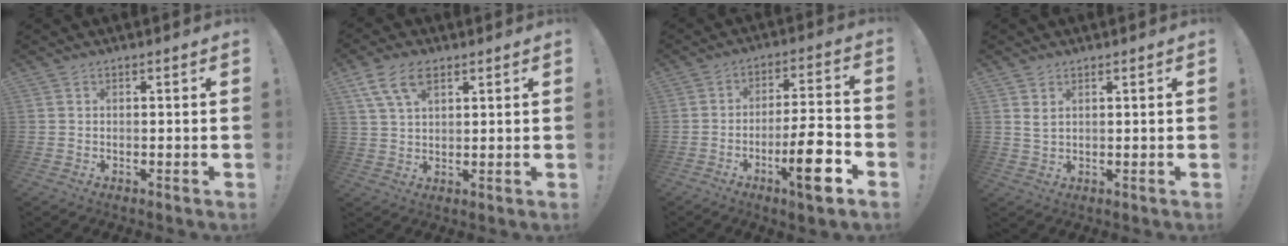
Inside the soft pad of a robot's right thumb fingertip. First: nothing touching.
{"total": 9.0, "force": [4.6, 4.8, 6.0], "torque": [-0.113, 0.000, 0.090]}
{"total": 13.5, "force": [-6.1, 2.5, 11.8], "torque": [-0.170, 0.021, -0.098]}
{"total": 2.5, "force": [1.3, 1.0, 1.9], "torque": [-0.037, 0.000, 0.024]}